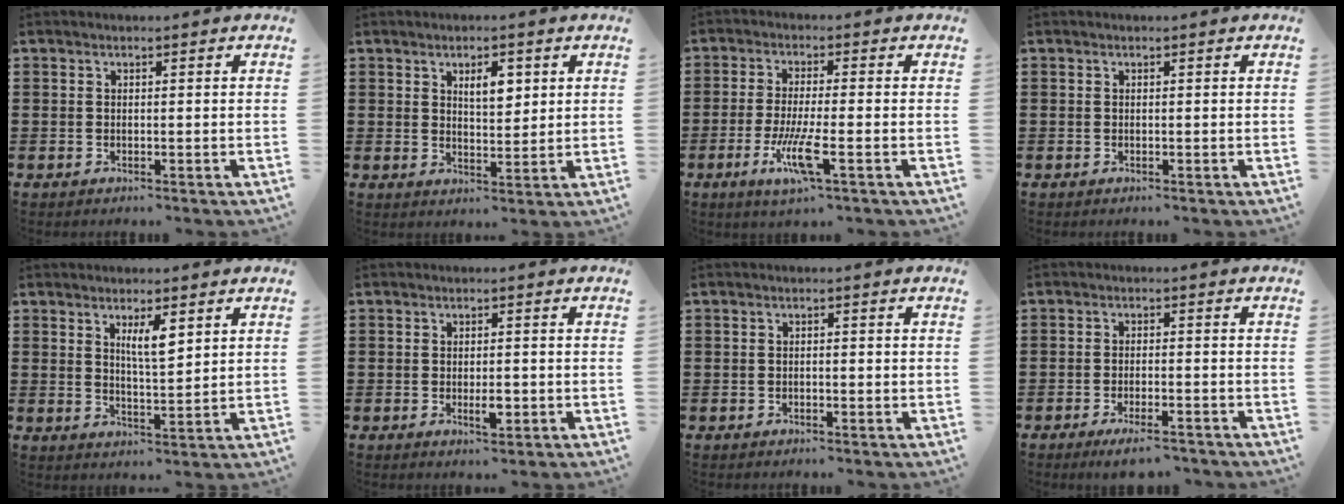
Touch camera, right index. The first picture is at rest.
{"total": 4.1, "force": [1.8, 1.9, 3.1], "torque": [-0.044, 0.000, 0.024]}
{"total": 7.2, "force": [-2.8, 0.7, 6.6], "torque": [-0.140, -0.021, -0.056]}
{"total": 0.0}
{"total": 4.5, "force": [2.2, 1.1, 3.7], "torque": [-0.070, 0.001, 0.036]}
{"total": 2.8, "force": [-0.6, 1.0, 2.6], "torque": [-0.045, 0.000, -0.010]}
{"total": 0.7, "force": [-0.3, 0.4, 0.4], "torque": [-0.011, -0.001, -0.006]}
{"total": 3.5, "force": [-2.9, 0.3, 2.0], "torque": [-0.039, -0.006, -0.054]}